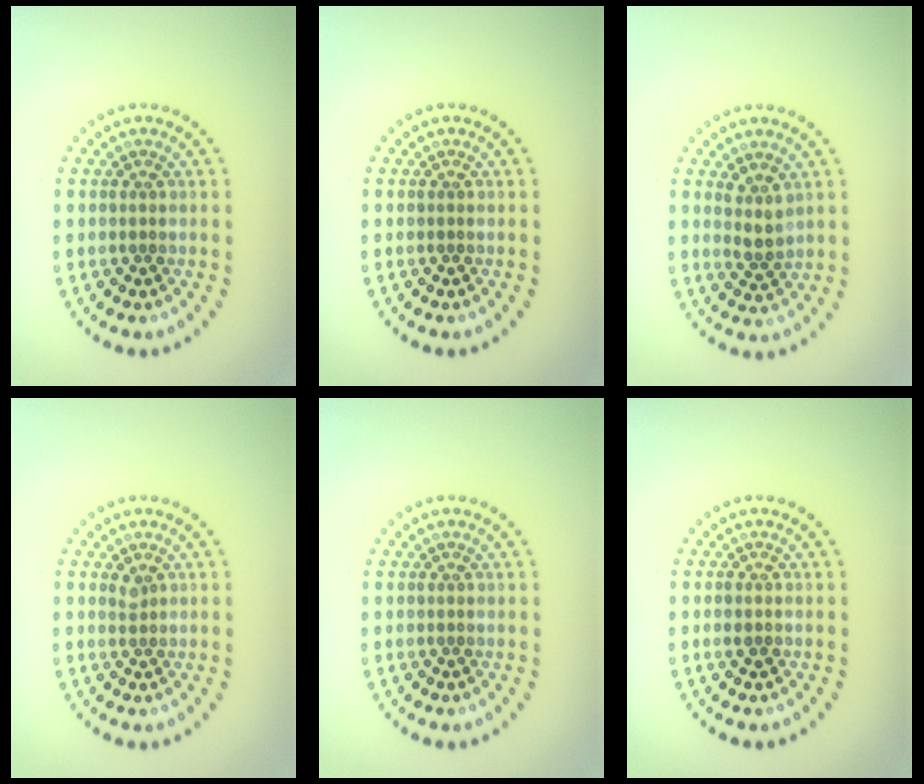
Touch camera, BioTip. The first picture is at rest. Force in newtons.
{"total": 0.0}
{"total": 2.2, "press": 1.7, "slide": 1.3}
{"total": 0.8, "press": 0.6, "slide": 0.5}
{"total": 0.0}
{"total": 0.9, "press": 0.9, "slide": 0.2}